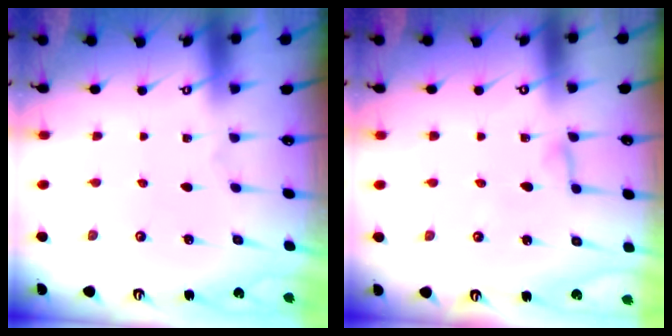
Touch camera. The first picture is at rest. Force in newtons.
{"total": 3.7, "press": 3.7, "slide": 0.4}